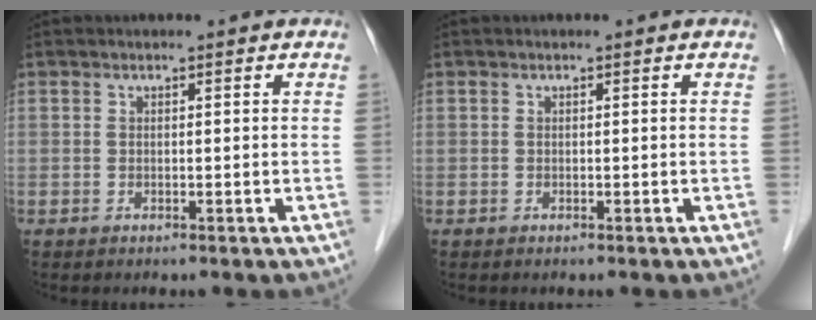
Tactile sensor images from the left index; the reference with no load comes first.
{"total": 0.0}